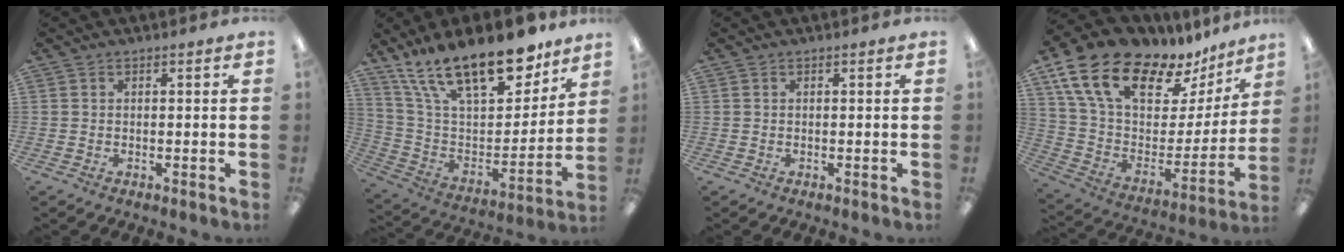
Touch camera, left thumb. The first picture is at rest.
{"total": 24.4, "force": [17.9, 8.7, 14.3], "torque": [-0.248, -0.106, 0.310]}
{"total": 0.0}
{"total": 22.3, "force": [15.3, 11.1, 11.9], "torque": [-0.206, -0.094, 0.277]}